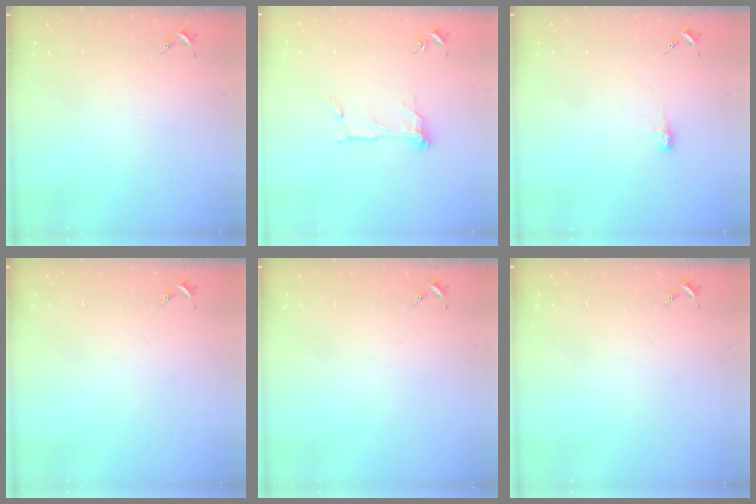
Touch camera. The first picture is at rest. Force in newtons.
{"total": 9.4, "press": 9.4, "slide": 0.3}
{"total": 5.0, "press": 5.0, "slide": 0.4}
{"total": 0.0}
{"total": 0.0}
{"total": 0.0}